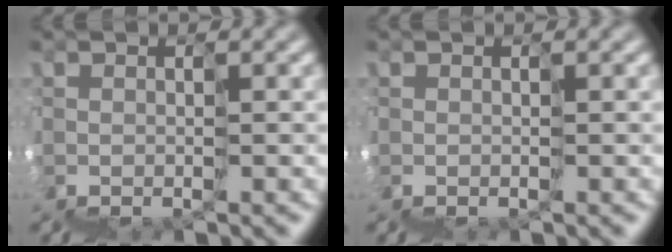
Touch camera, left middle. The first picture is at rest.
{"total": 0.0}